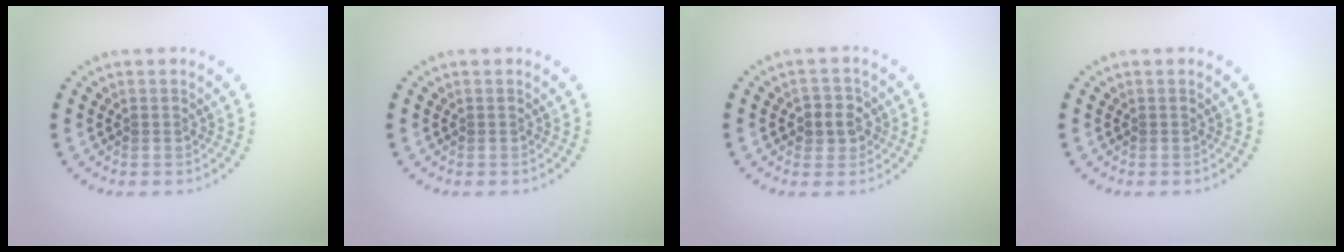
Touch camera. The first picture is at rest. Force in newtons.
{"total": 0.0}
{"total": 2.6, "press": 2.4, "slide": 0.9}
{"total": 0.0}